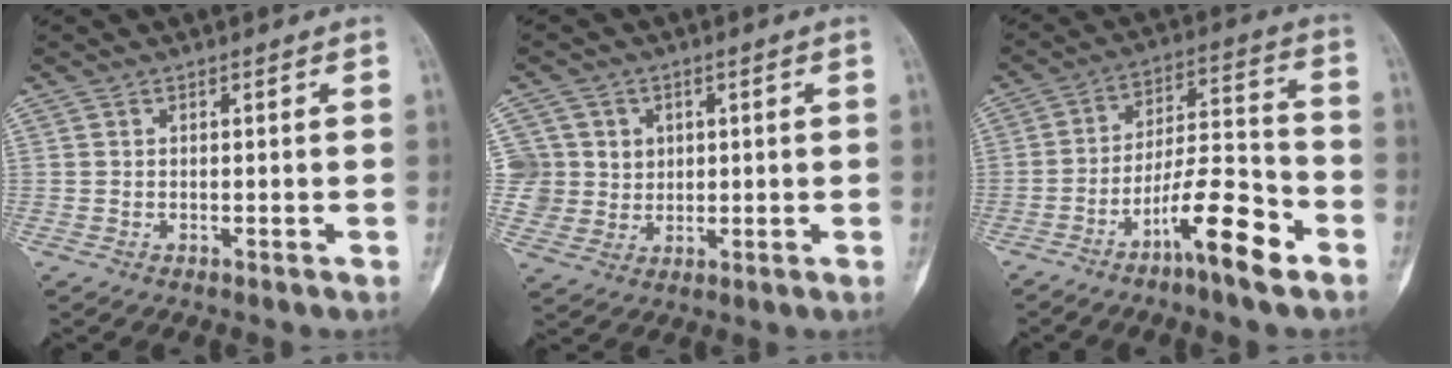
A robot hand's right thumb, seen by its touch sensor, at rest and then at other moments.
{"total": 6.9, "force": [1.9, 6.6, 0.5], "torque": [0.026, -0.003, 0.039]}
{"total": 13.0, "force": [-7.4, 2.9, 10.3], "torque": [-0.175, 0.061, -0.128]}